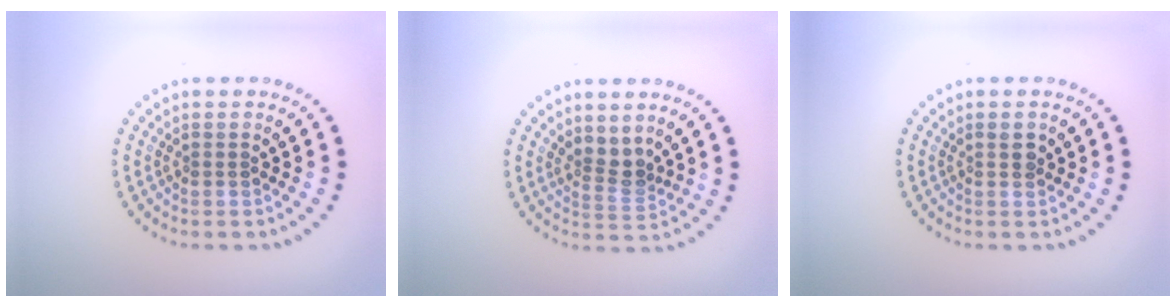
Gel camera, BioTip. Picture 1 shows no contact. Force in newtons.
{"total": 2.5, "press": 1.8, "slide": 1.6}
{"total": 1.2, "press": 1.1, "slide": 0.4}